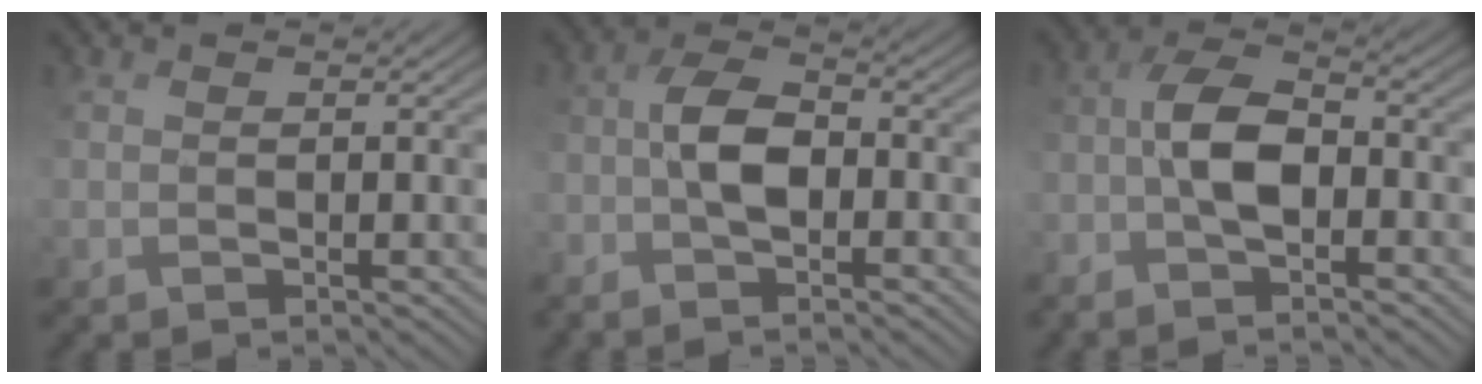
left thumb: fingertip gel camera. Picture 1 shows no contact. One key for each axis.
{"total": 5.7, "fx": -2.1, "fy": 2.7, "fz": 4.5, "tx": -0.087, "ty": 0.012, "tz": -0.052}
{"total": 6.3, "fx": -2.3, "fy": 2.8, "fz": 5.2, "tx": -0.099, "ty": 0.015, "tz": -0.059}